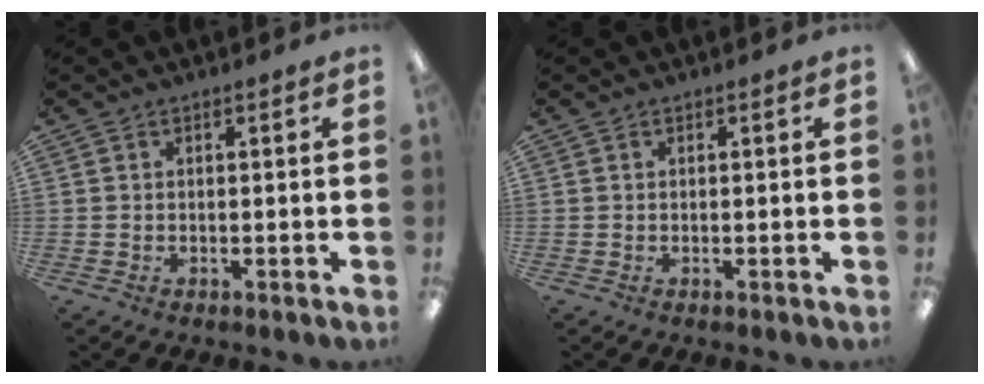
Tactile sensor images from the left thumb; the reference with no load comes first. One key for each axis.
{"total": 0.0}